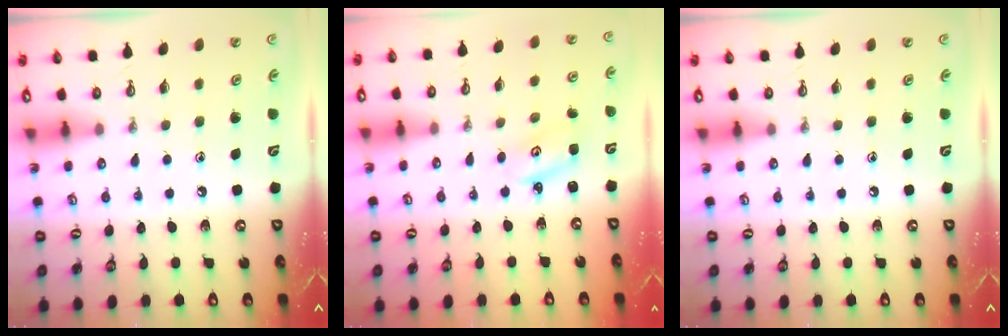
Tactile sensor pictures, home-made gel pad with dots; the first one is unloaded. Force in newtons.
{"total": 2.6, "press": 2.6, "slide": 0.2}
{"total": 0.0}